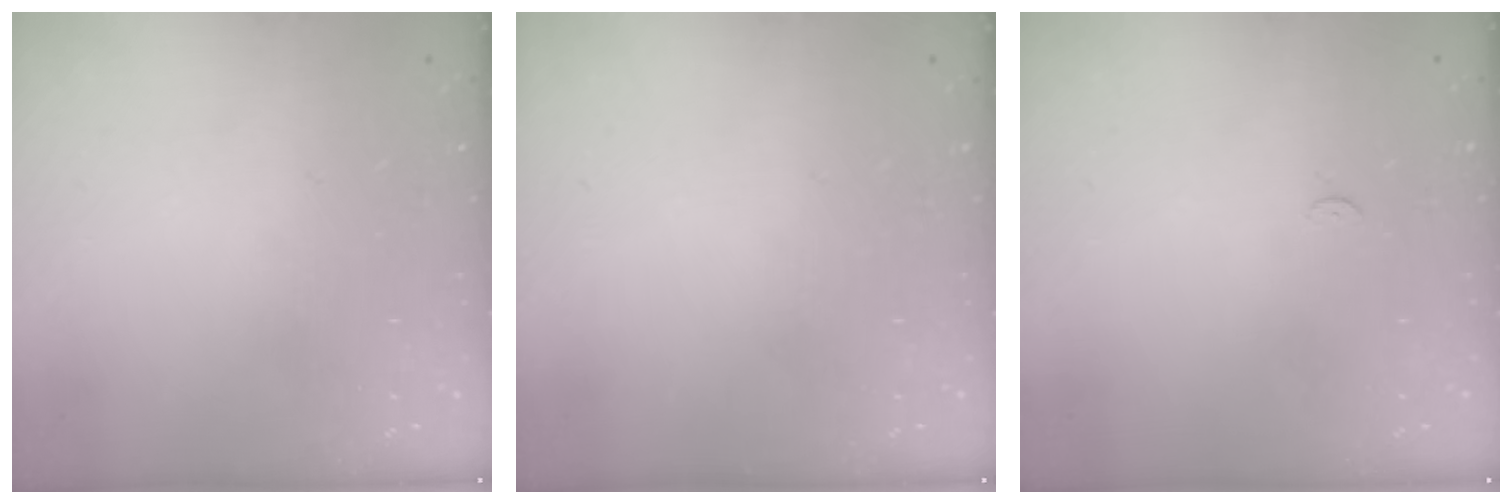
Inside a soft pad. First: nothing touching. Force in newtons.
{"total": 0.0}
{"total": 2.3, "press": 2.3, "slide": 0.3}